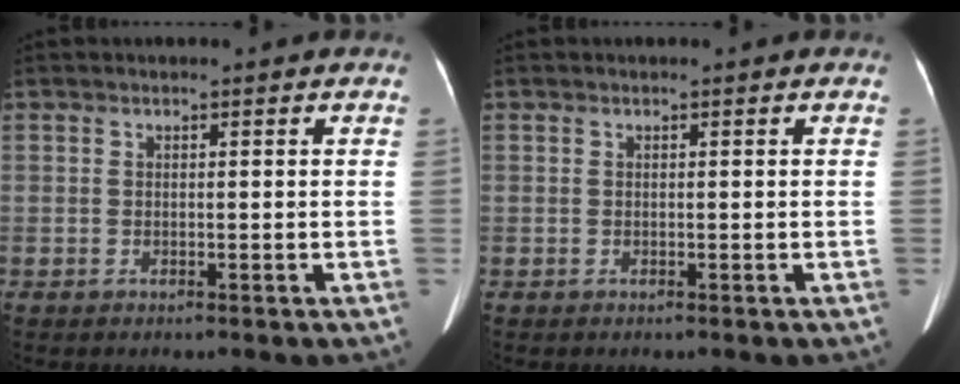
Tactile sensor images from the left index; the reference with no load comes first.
{"total": 0.0}